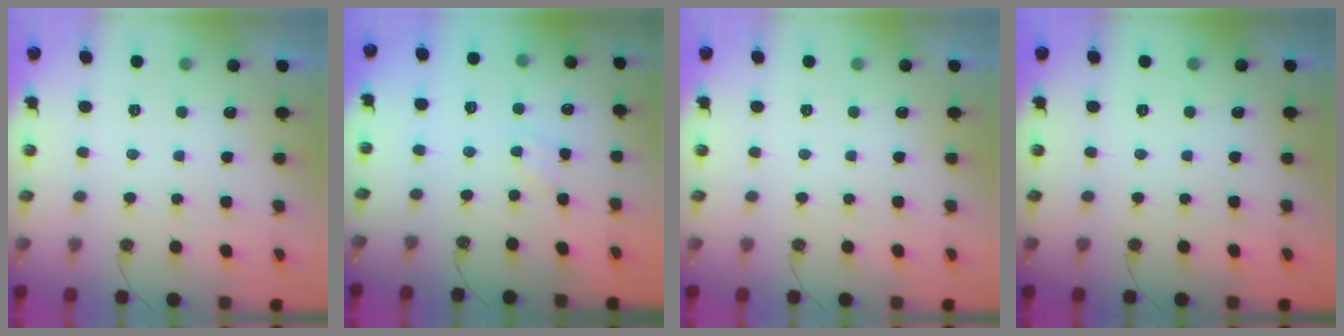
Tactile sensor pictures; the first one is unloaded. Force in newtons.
{"total": 2.0, "press": 2.0, "slide": 0.3}
{"total": 0.0}
{"total": 0.0}